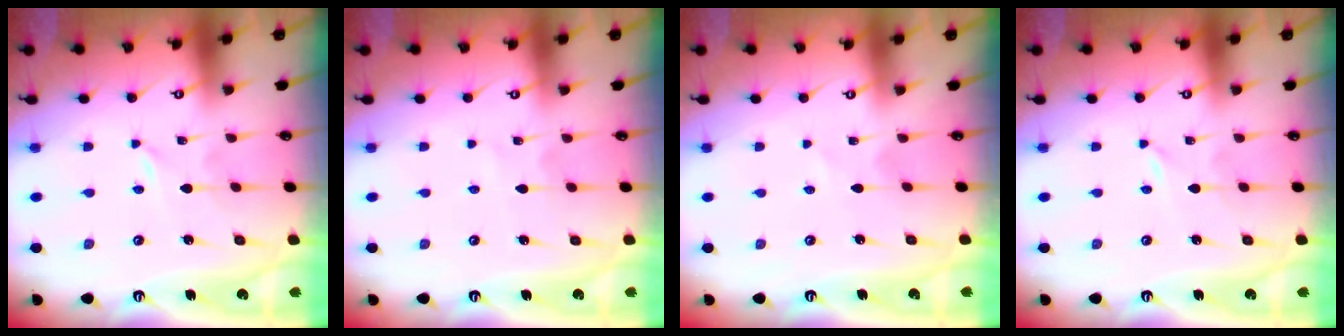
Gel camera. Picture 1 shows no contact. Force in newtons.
{"total": 2.6, "press": 2.6, "slide": 0.2}
{"total": 1.4, "press": 1.4, "slide": 0.3}
{"total": 0.0}